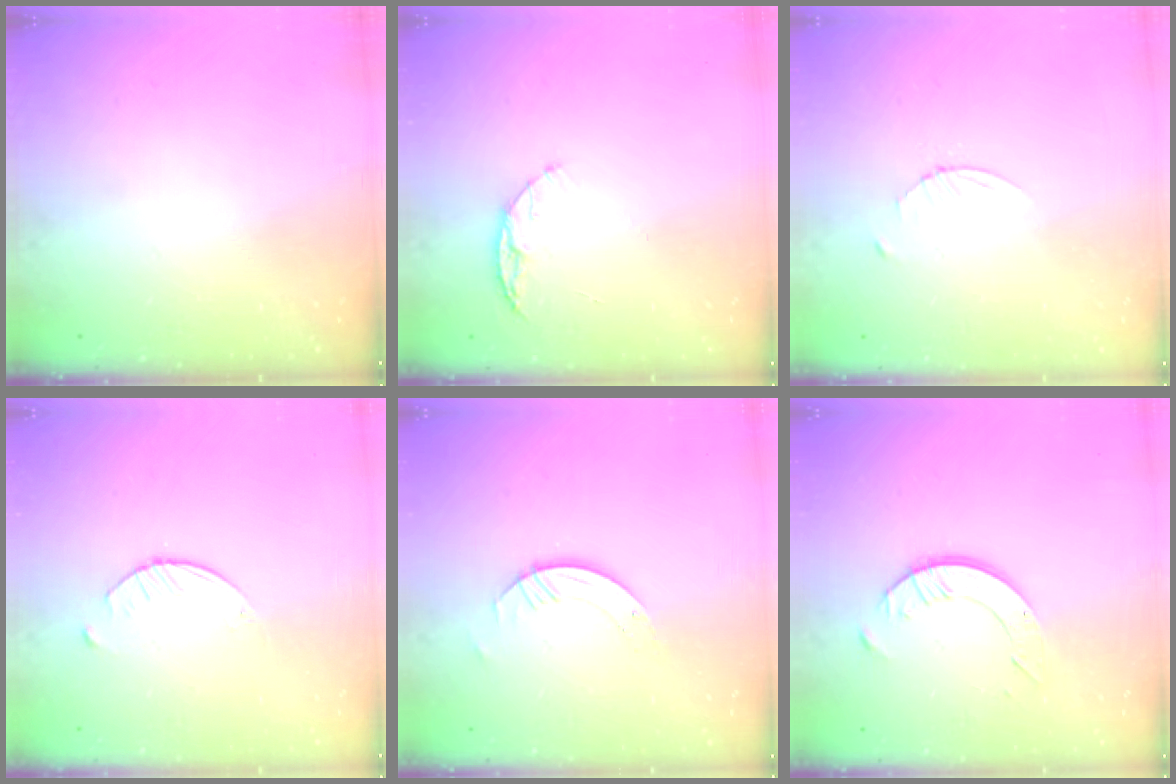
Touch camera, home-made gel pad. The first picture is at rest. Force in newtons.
{"total": 6.1, "press": 6.0, "slide": 0.7}
{"total": 2.3, "press": 2.3, "slide": 0.3}
{"total": 3.1, "press": 3.0, "slide": 0.4}
{"total": 3.9, "press": 3.9, "slide": 0.4}
{"total": 6.9, "press": 6.8, "slide": 0.7}